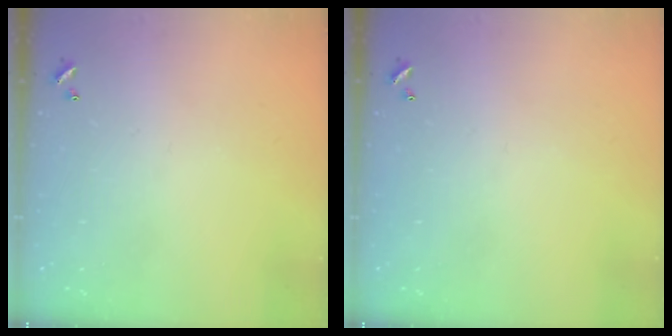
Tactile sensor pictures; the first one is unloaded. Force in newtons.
{"total": 0.0}